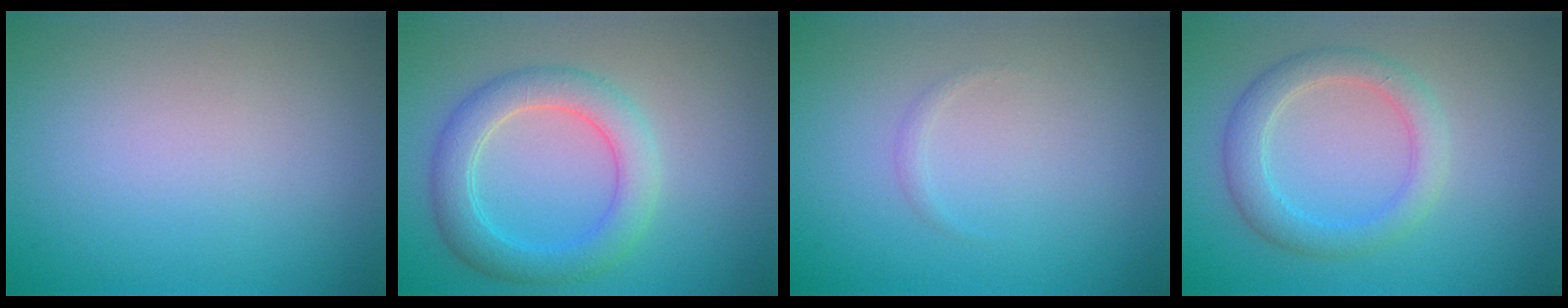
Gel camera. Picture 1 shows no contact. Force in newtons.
{"total": 4.5, "press": 4.4, "slide": 0.4}
{"total": 0.6, "press": 0.6, "slide": 0.0}
{"total": 3.3, "press": 3.3, "slide": 0.0}